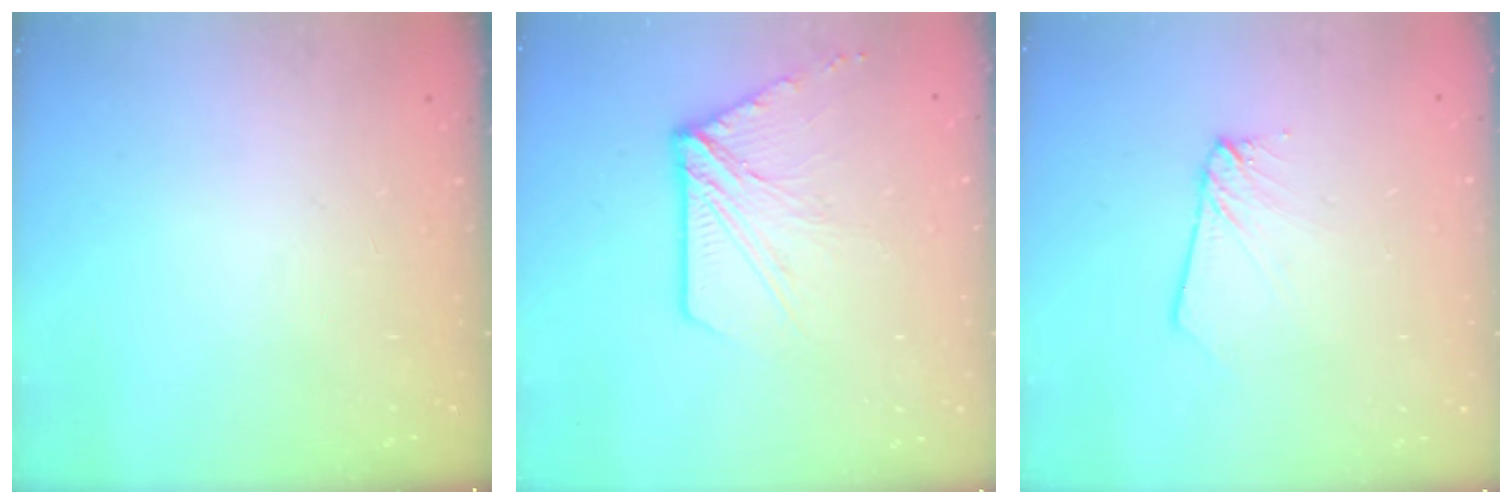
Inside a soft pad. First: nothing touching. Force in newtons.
{"total": 12.3, "press": 12.2, "slide": 1.3}
{"total": 3.2, "press": 3.2, "slide": 0.3}